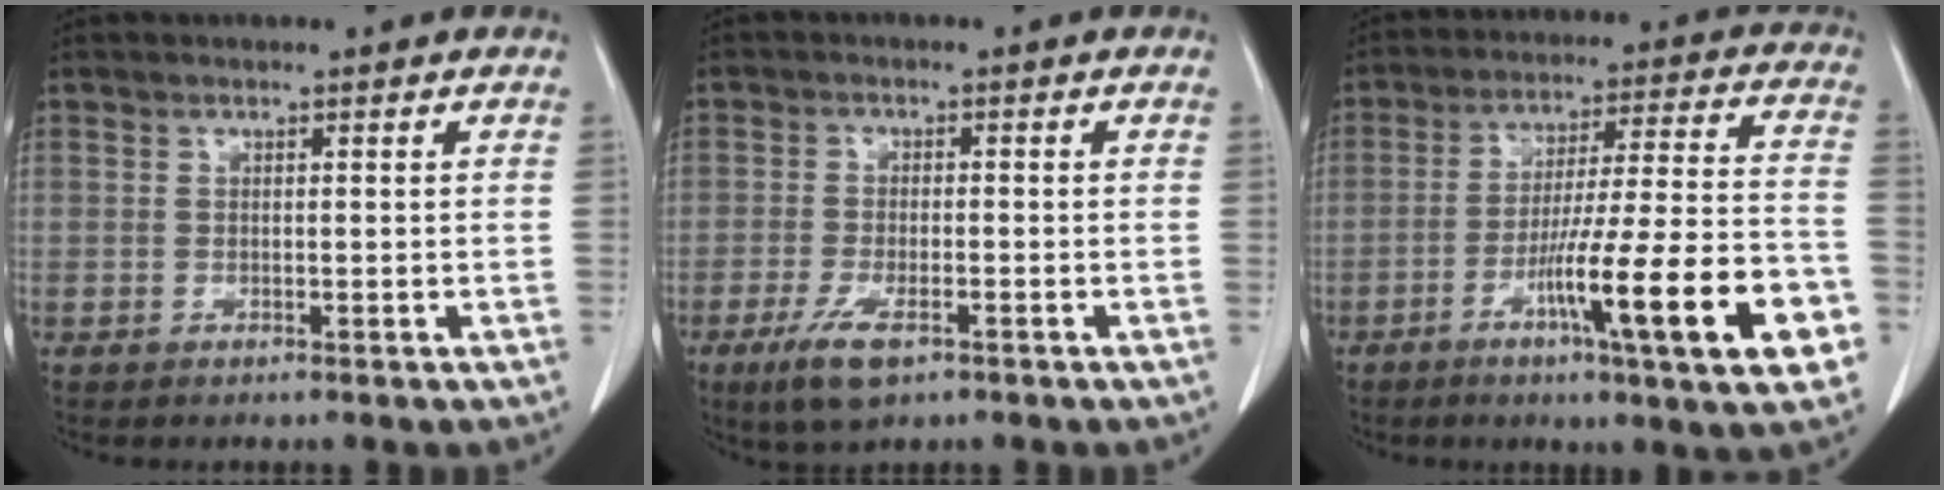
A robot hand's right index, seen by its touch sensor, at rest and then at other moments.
{"total": 6.1, "force": [-3.5, 1.8, 4.6], "torque": [-0.094, -0.013, -0.059]}
{"total": 19.8, "force": [-8.0, 0.7, 18.1], "torque": [-0.243, -0.007, -0.120]}